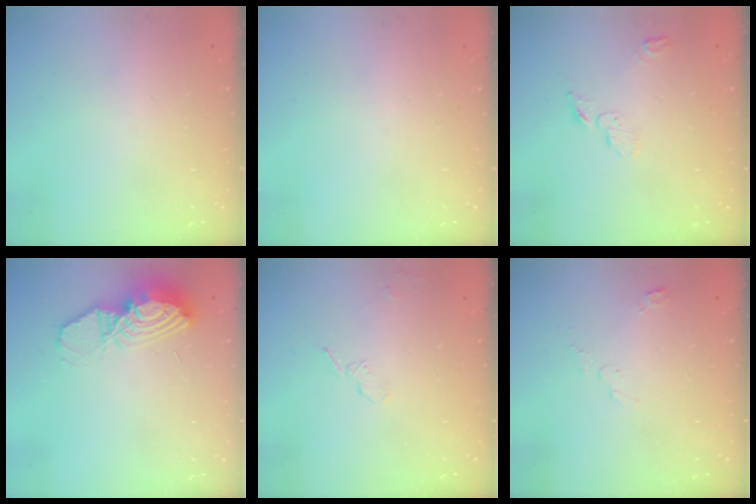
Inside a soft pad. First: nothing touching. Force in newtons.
{"total": 0.0}
{"total": 5.5, "press": 5.5, "slide": 0.5}
{"total": 12.6, "press": 12.5, "slide": 1.1}
{"total": 5.3, "press": 5.1, "slide": 1.7}
{"total": 2.4, "press": 2.4, "slide": 0.3}